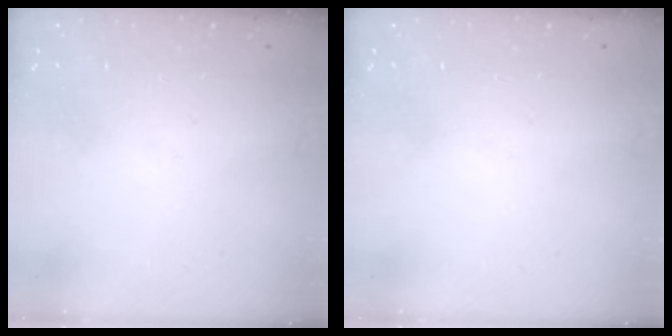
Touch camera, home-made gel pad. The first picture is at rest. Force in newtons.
{"total": 0.0}